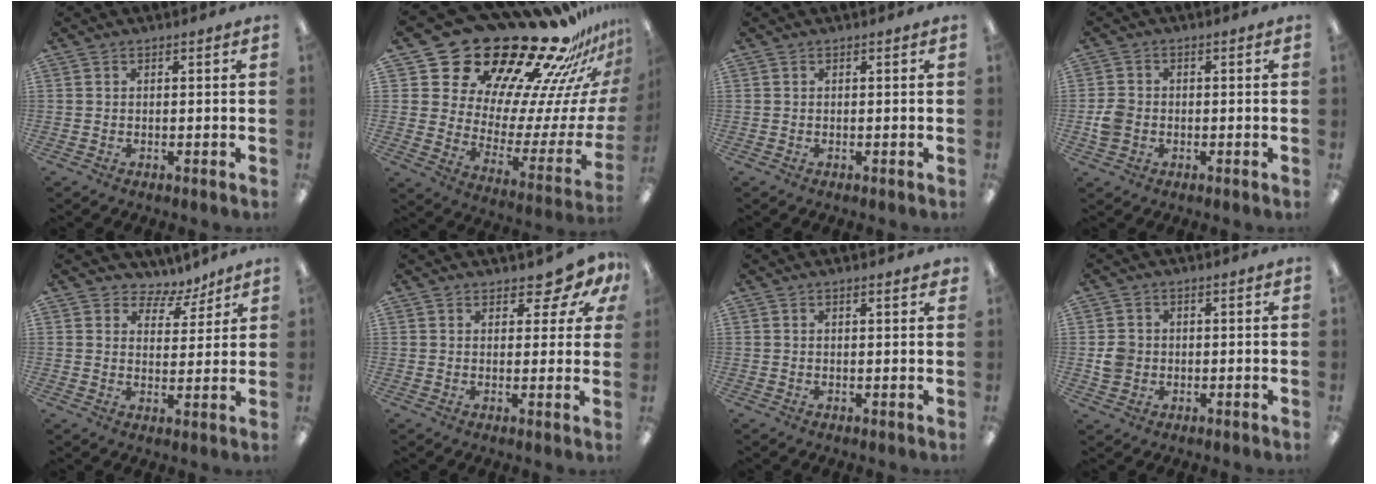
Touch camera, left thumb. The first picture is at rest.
{"total": 30.8, "force": [25.1, 12.0, 13.1], "torque": [-0.177, -0.213, 0.452]}
{"total": 0.0}
{"total": 4.1, "force": [-0.9, 3.4, 2.1], "torque": [-0.042, 0.006, -0.015]}
{"total": 5.4, "force": [4.3, 3.1, 1.0], "torque": [-0.010, -0.033, 0.073]}
{"total": 6.4, "force": [4.7, 2.9, 3.2], "torque": [-0.033, -0.031, 0.080]}
{"total": 1.7, "force": [1.2, 0.3, 1.2], "torque": [-0.025, 0.003, 0.020]}
{"total": 3.7, "force": [-0.2, 3.5, 1.2], "torque": [-0.015, 0.004, -0.003]}